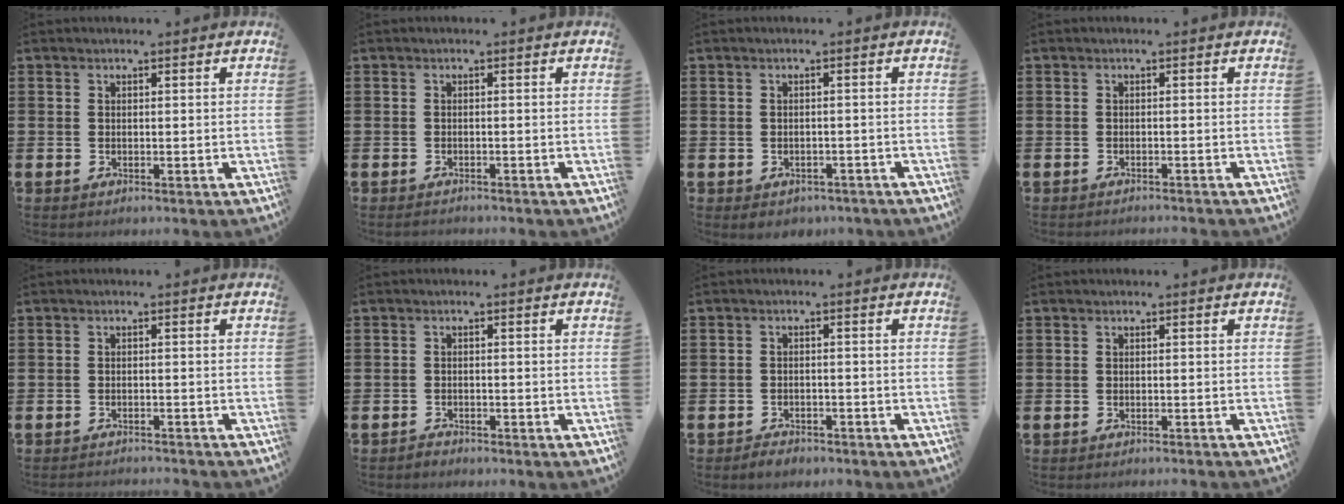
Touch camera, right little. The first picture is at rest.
{"total": 0.6, "force": [-0.6, 0.0, 0.0], "torque": [-0.001, -0.002, -0.012]}
{"total": 0.9, "force": [-0.7, 0.6, 0.0], "torque": [-0.005, 0.001, -0.017]}
{"total": 0.6, "force": [-0.6, -0.1, 0.0], "torque": [0.000, -0.001, -0.013]}
{"total": 1.1, "force": [-1.1, -0.1, -0.1], "torque": [0.000, 0.002, -0.024]}
{"total": 0.9, "force": [-0.9, 0.2, -0.1], "torque": [0.000, 0.001, -0.019]}
{"total": 1.5, "force": [-1.4, 0.4, 0.0], "torque": [-0.004, 0.003, -0.031]}
{"total": 0.0}